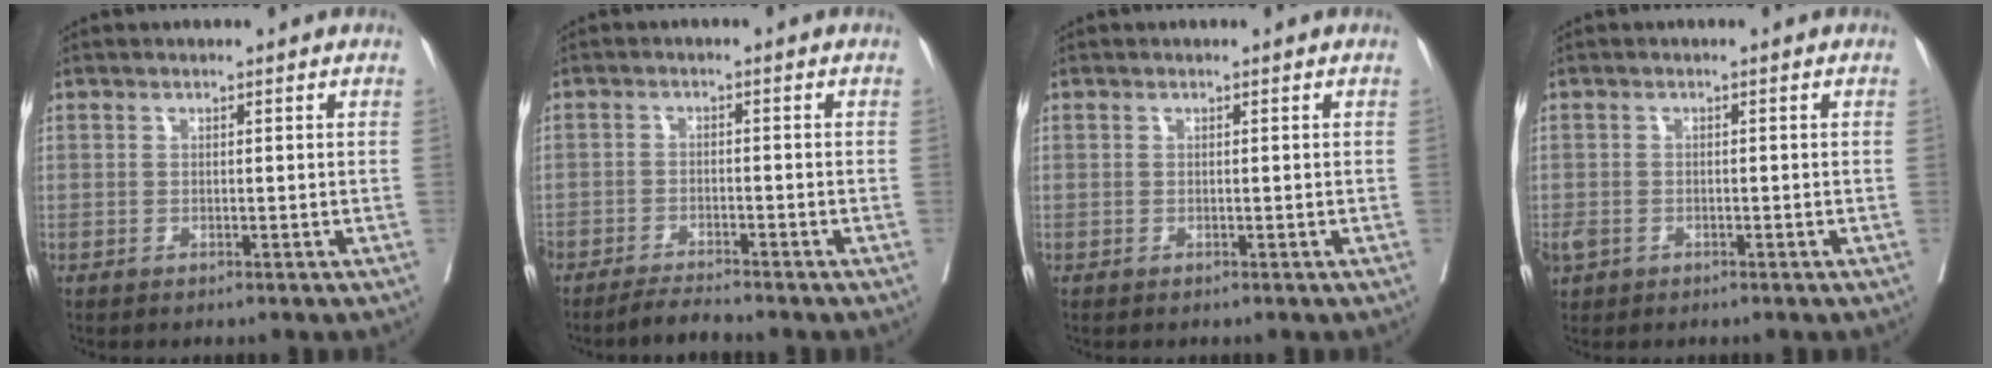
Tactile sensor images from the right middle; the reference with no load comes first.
{"total": 3.6, "force": [-3.4, -0.4, 1.1], "torque": [-0.015, -0.013, -0.060]}
{"total": 0.0}
{"total": 2.8, "force": [-1.5, 2.0, 1.2], "torque": [-0.028, -0.002, -0.024]}